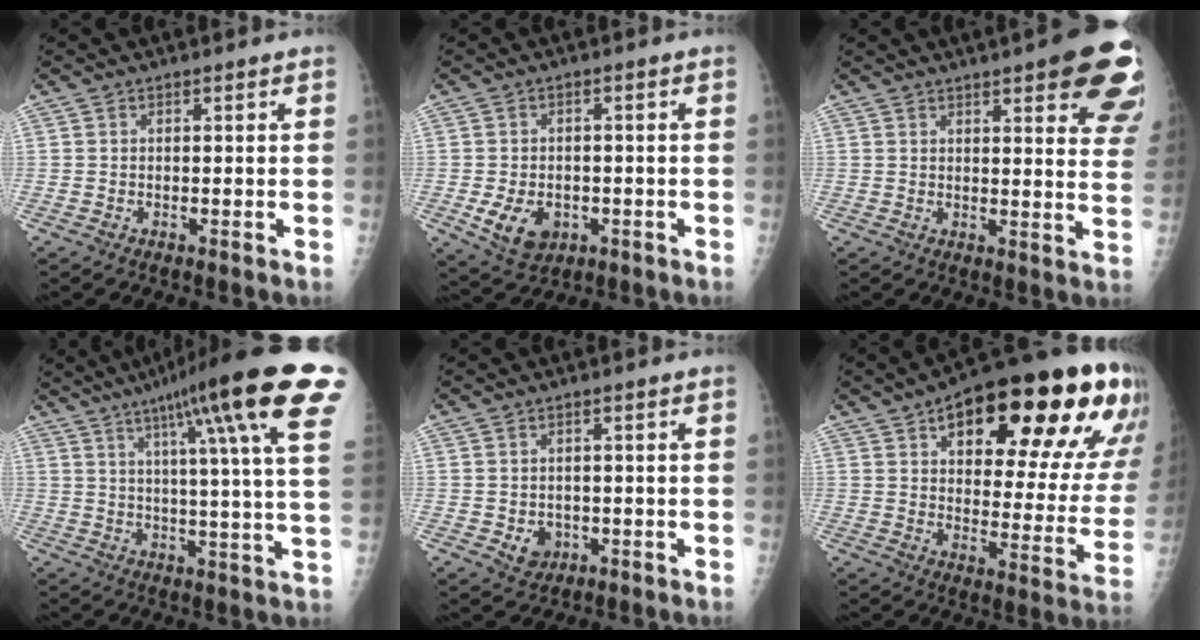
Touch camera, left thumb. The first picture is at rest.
{"total": 7.5, "force": [-2.2, 5.4, 4.6], "torque": [-0.068, 0.004, -0.024]}
{"total": 17.3, "force": [9.8, 4.5, 13.5], "torque": [-0.139, -0.035, 0.106]}
{"total": 23.9, "force": [12.3, 2.4, 20.4], "torque": [-0.288, -0.015, 0.157]}
{"total": 3.8, "force": [-1.0, 3.2, 1.7], "torque": [-0.009, 0.002, -0.005]}
{"total": 30.2, "force": [15.2, 11.6, 23.4], "torque": [-0.278, -0.011, 0.215]}